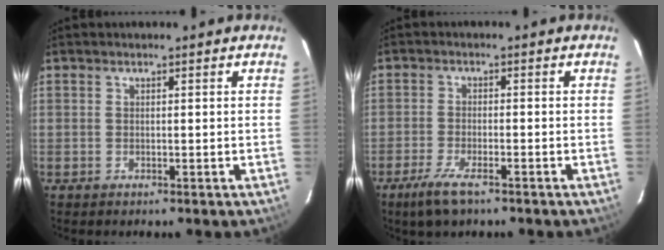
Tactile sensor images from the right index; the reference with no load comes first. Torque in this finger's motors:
{"motor_torque": [0.59, -0.88, 0.26, 0.03]}